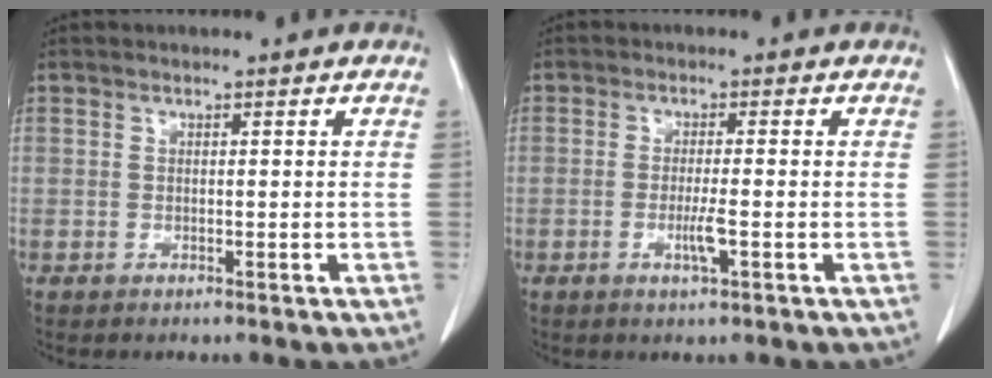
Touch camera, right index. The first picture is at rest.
{"total": 3.0, "force": [-1.0, 0.0, 2.9], "torque": [-0.057, -0.006, -0.018]}